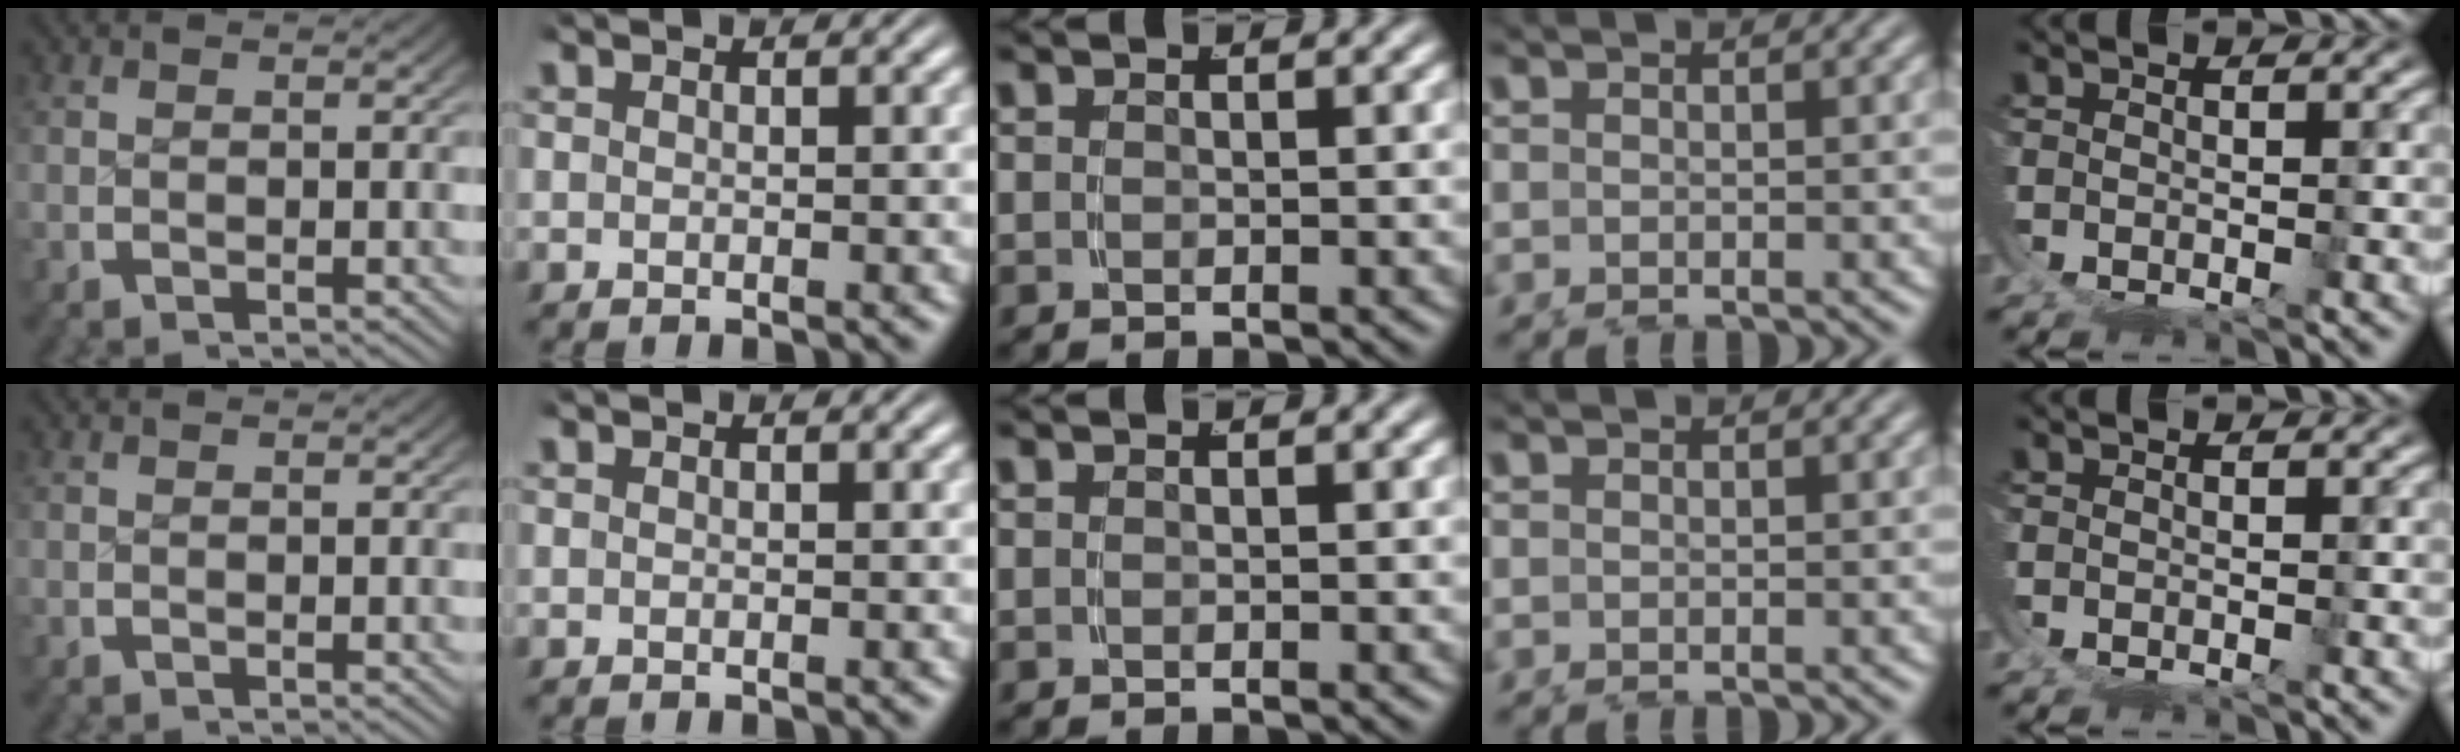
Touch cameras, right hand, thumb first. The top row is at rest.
{}